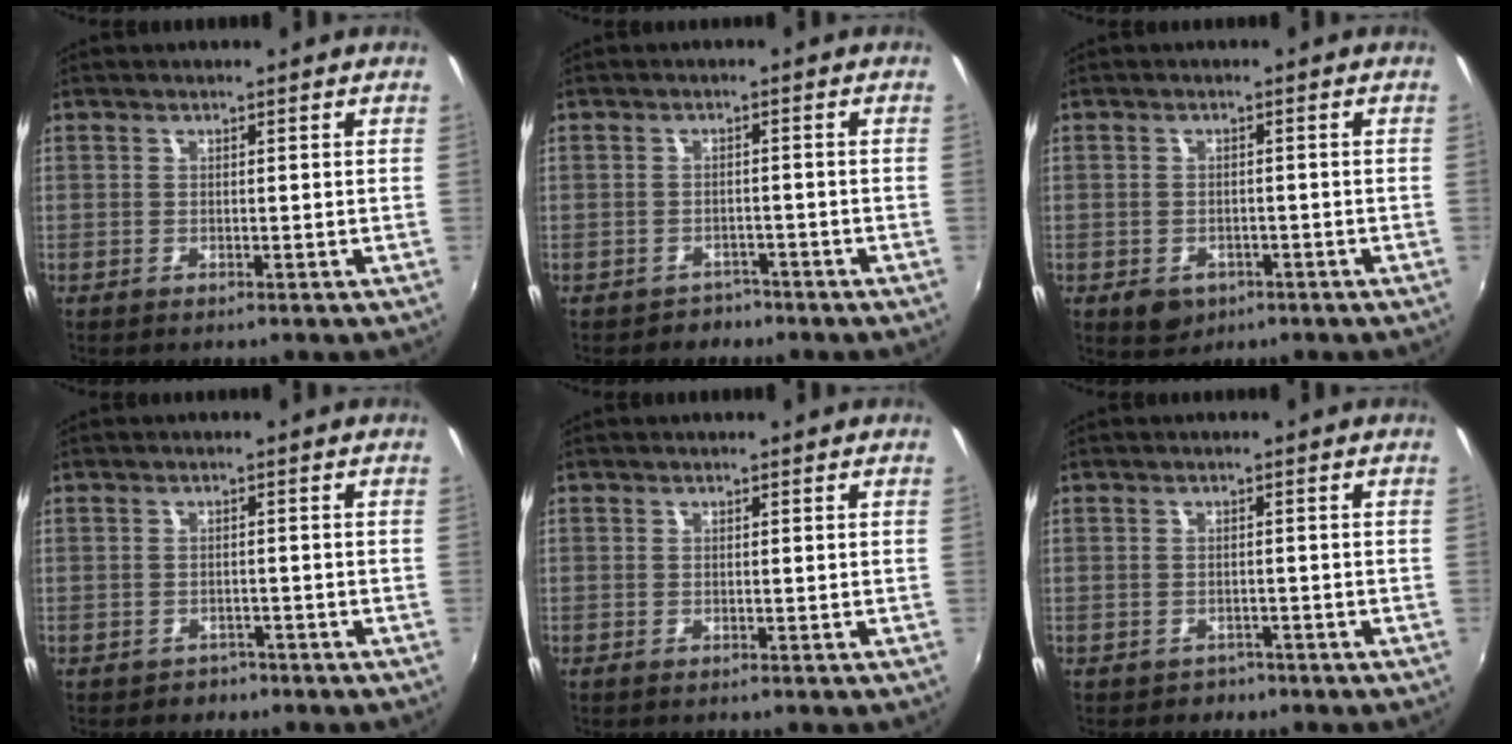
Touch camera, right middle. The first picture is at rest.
{"total": 3.2, "force": [-2.4, 2.2, 0.0], "torque": [-0.008, 0.002, -0.035]}
{"total": 4.5, "force": [-2.2, 3.3, 2.0], "torque": [-0.043, -0.006, -0.026]}
{"total": 2.8, "force": [-1.8, 2.1, 0.3], "torque": [-0.013, -0.001, -0.024]}
{"total": 0.0}
{"total": 2.4, "force": [-1.5, 1.9, 0.2], "torque": [-0.011, -0.001, -0.019]}